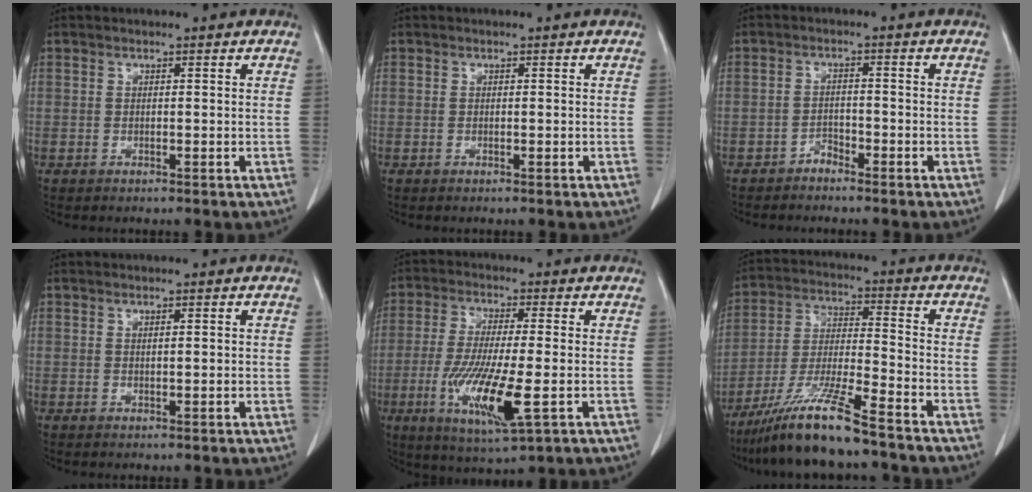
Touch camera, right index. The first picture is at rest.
{"total": 0.0}
{"total": 1.8, "force": [-1.6, 0.7, 0.4], "torque": [-0.001, 0.003, -0.028]}
{"total": 1.0, "force": [0.2, 0.3, 1.0], "torque": [-0.018, 0.001, 0.005]}
{"total": 12.5, "force": [-3.5, 1.5, 12.0], "torque": [-0.234, -0.028, -0.059]}
{"total": 12.7, "force": [-9.7, -0.1, 8.1], "torque": [-0.160, -0.025, -0.181]}